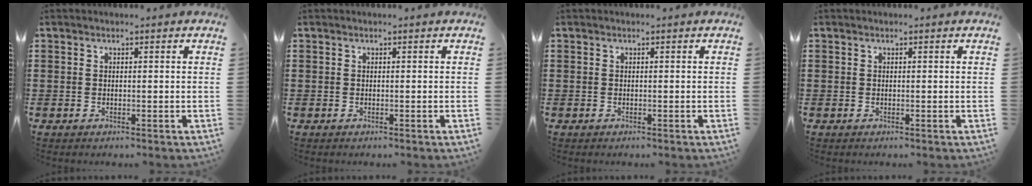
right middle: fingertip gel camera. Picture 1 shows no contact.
{"total": 0.0}
{"total": 0.0}
{"total": 0.0}